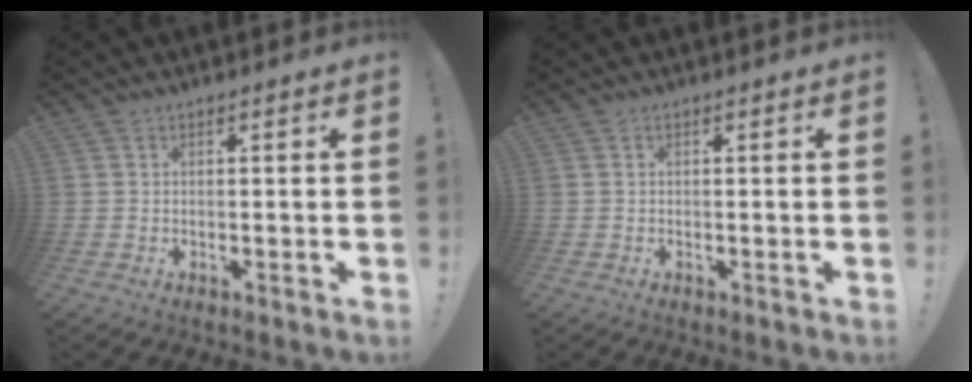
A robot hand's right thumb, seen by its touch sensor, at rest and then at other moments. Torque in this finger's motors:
{"motor_torque": [-0.06, 0.03, 0.49, -0.32, 0.05]}